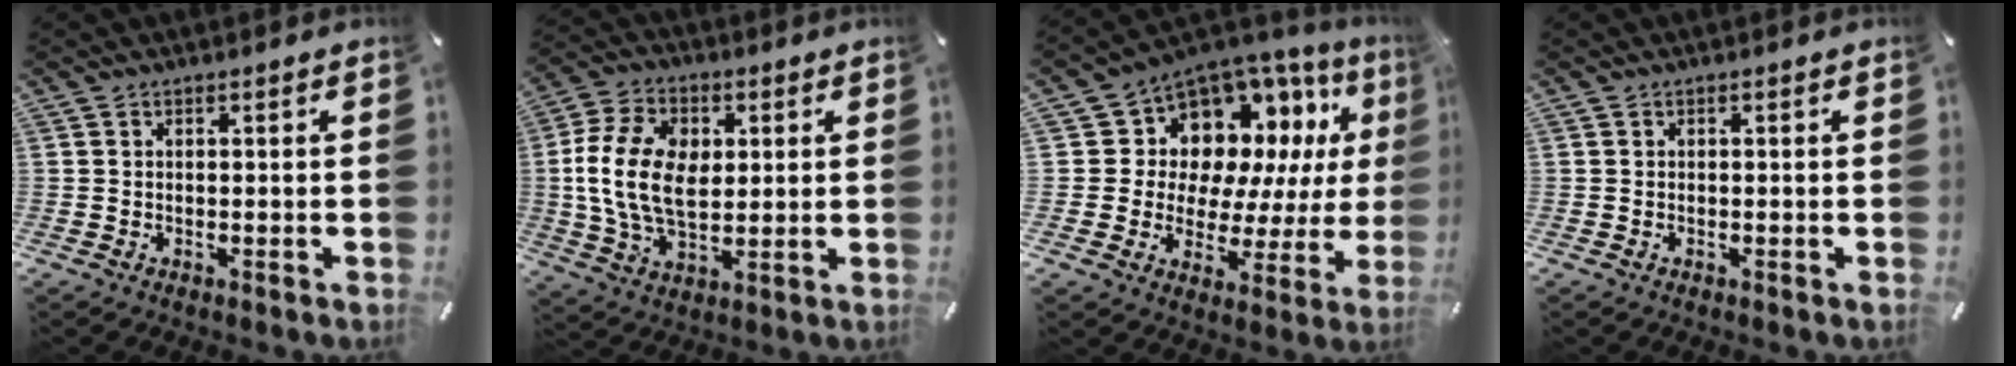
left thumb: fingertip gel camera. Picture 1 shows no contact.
{"total": 15.3, "force": [1.4, 10.6, 10.9], "torque": [-0.236, 0.015, 0.027]}
{"total": 11.0, "force": [6.0, 8.6, 3.2], "torque": [-0.064, -0.068, 0.111]}
{"total": 0.0}